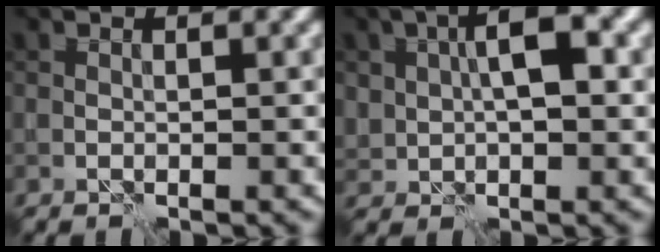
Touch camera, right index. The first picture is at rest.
{"total": 6.1, "force": [1.7, 3.2, 4.9], "torque": [-0.088, 0.010, 0.025]}